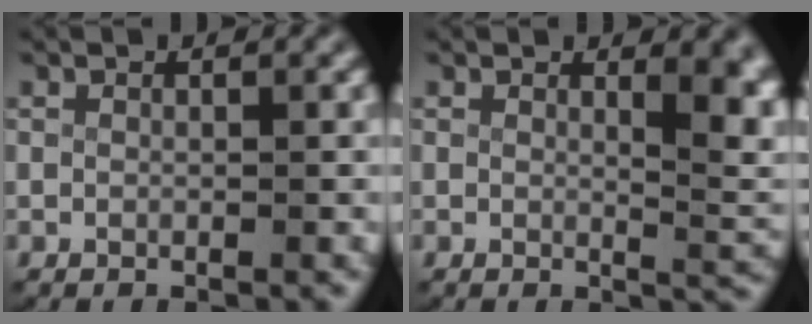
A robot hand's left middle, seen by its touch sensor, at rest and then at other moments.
{"total": 4.4, "force": [1.5, 1.4, 3.9], "torque": [-0.027, -0.014, 0.026]}